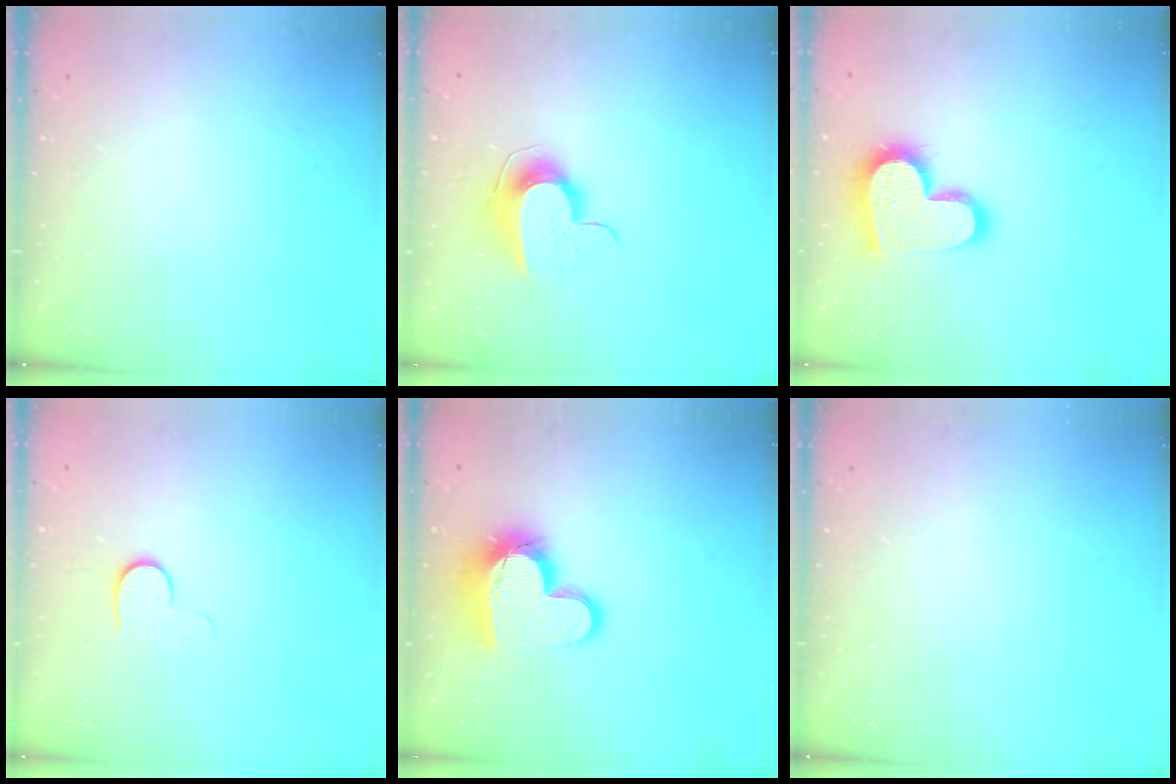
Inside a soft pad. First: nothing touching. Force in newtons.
{"total": 9.9, "press": 9.9, "slide": 0.3}
{"total": 16.7, "press": 16.7, "slide": 1.0}
{"total": 5.3, "press": 5.3, "slide": 0.5}
{"total": 15.8, "press": 15.8, "slide": 1.2}
{"total": 0.0}